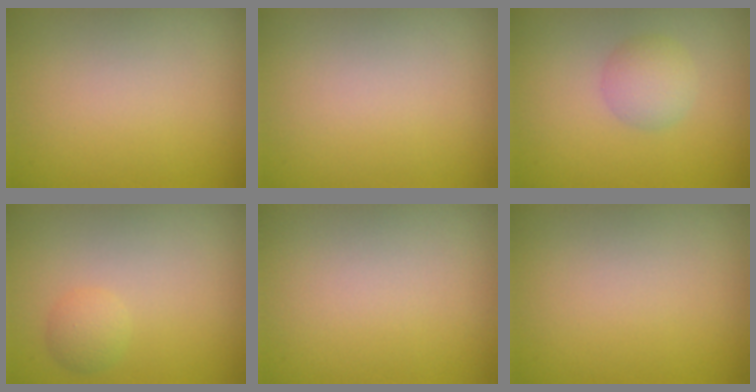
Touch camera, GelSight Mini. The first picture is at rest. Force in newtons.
{"total": 0.0}
{"total": 2.4, "press": 2.4, "slide": 0.1}
{"total": 1.3, "press": 1.3, "slide": 0.0}
{"total": 0.0}
{"total": 0.0}